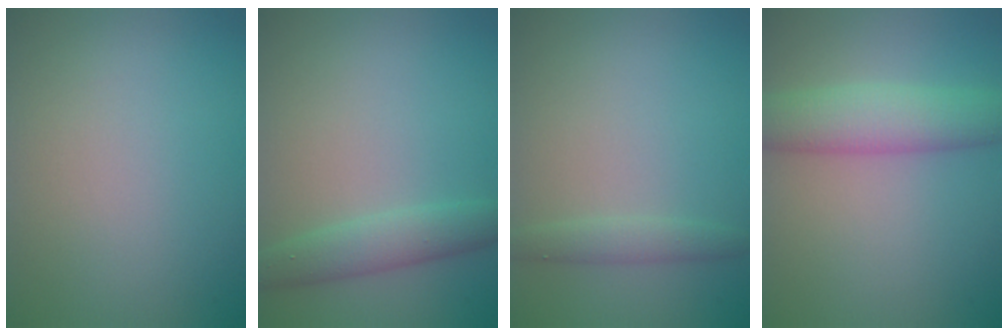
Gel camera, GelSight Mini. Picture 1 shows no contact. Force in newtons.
{"total": 2.9, "press": 2.9, "slide": 0.2}
{"total": 1.5, "press": 1.5, "slide": 0.0}
{"total": 5.0, "press": 5.0, "slide": 0.4}